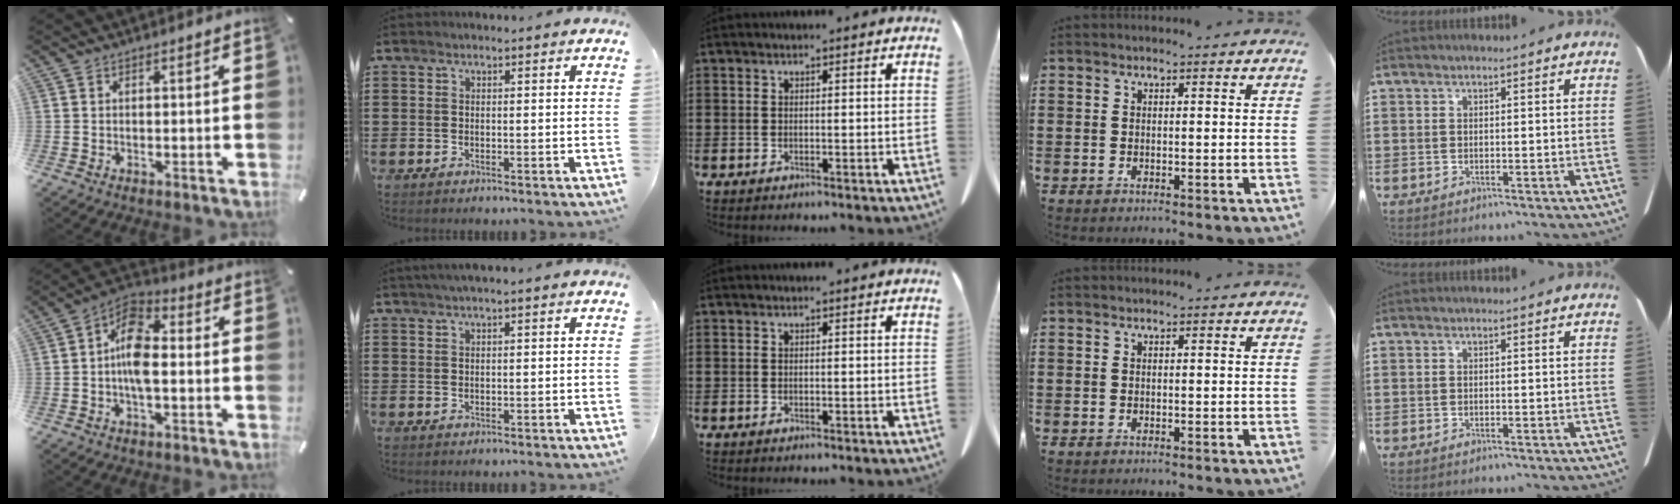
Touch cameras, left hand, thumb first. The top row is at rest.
{"thumb": {"total": 9.2, "force": [-1.3, 4.7, 7.8], "torque": [-0.160, 0.004, -0.022]}, "index": {"total": 1.2, "force": [0.5, -0.1, 1.1], "torque": [-0.020, -0.001, 0.009]}}